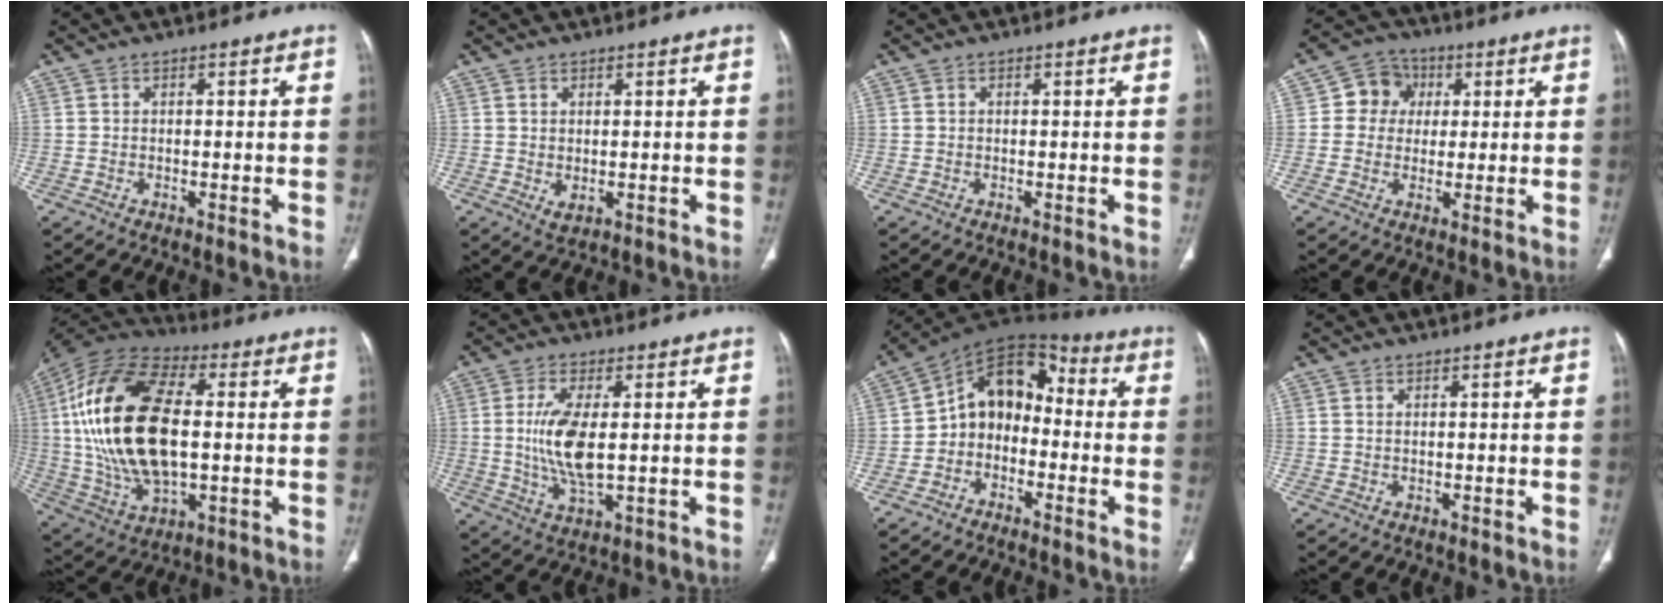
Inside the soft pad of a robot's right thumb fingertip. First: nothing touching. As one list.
[{"total": 1.9, "force": [-0.1, 1.0, 1.6], "torque": [-0.030, -0.006, 0.007]}, {"total": 0.0}, {"total": 7.3, "force": [1.5, 6.6, 2.7], "torque": [-0.010, 0.005, 0.016]}, {"total": 26.0, "force": [1.7, 13.5, 22.2], "torque": [-0.447, 0.003, 0.030]}, {"total": 10.0, "force": [0.5, 3.8, 9.2], "torque": [-0.197, -0.014, 0.014]}, {"total": 11.2, "force": [-1.9, 8.4, 7.2], "torque": [-0.083, 0.059, -0.050]}, {"total": 0.0}]